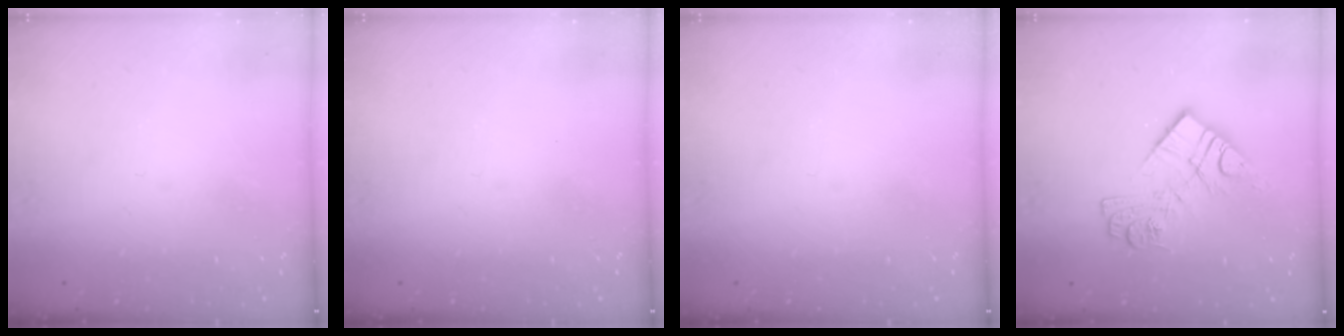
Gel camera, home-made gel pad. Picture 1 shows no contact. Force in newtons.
{"total": 0.0}
{"total": 0.0}
{"total": 11.2, "press": 11.2, "slide": 0.4}